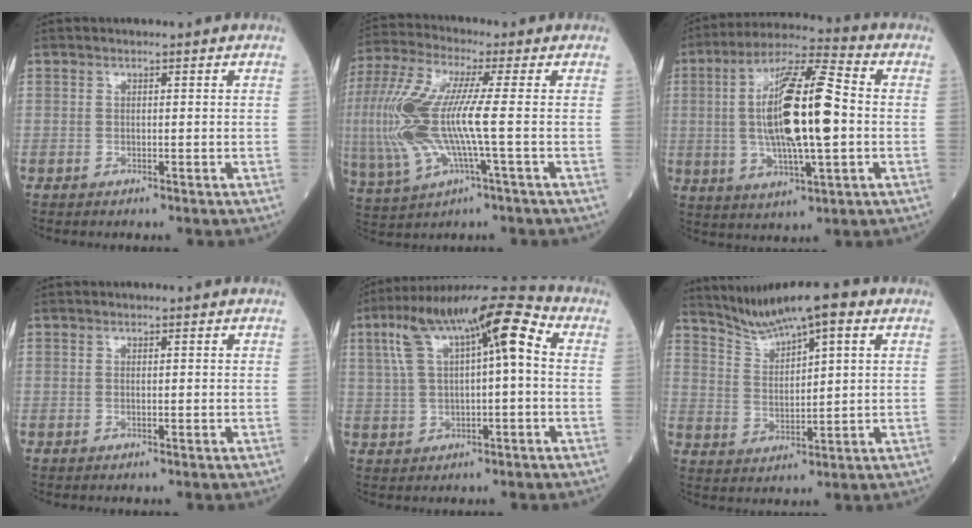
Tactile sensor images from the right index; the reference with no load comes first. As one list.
[{"total": 16.4, "force": [-1.1, 2.9, 16.1], "torque": [-0.382, 0.003, -0.020]}, {"total": 16.8, "force": [-0.1, 3.2, 16.5], "torque": [-0.316, 0.012, -0.005]}, {"total": 0.0}, {"total": 15.4, "force": [4.4, 4.0, 14.2], "torque": [-0.251, 0.060, 0.068]}, {"total": 9.1, "force": [6.7, 1.8, 6.0], "torque": [-0.114, 0.021, 0.125]}]